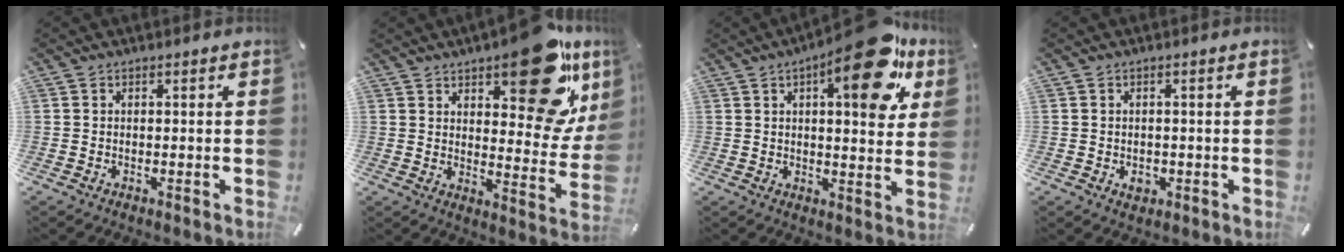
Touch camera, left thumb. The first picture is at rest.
{"total": 23.2, "force": [13.9, 10.6, 15.3], "torque": [-0.176, -0.097, 0.226]}
{"total": 18.4, "force": [9.8, 6.0, 14.3], "torque": [-0.193, -0.052, 0.147]}
{"total": 2.4, "force": [-0.6, 1.9, 1.3], "torque": [-0.014, 0.000, -0.013]}